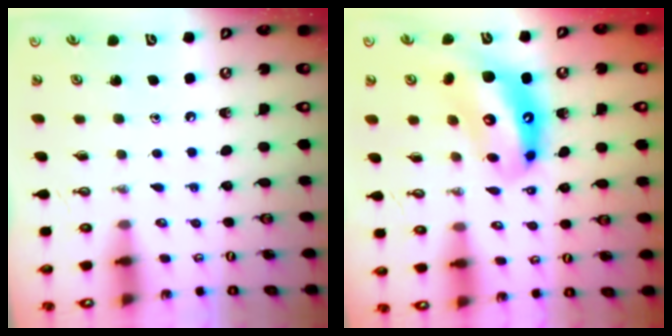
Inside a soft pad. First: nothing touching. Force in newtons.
{"total": 14.1, "press": 14.0, "slide": 1.2}